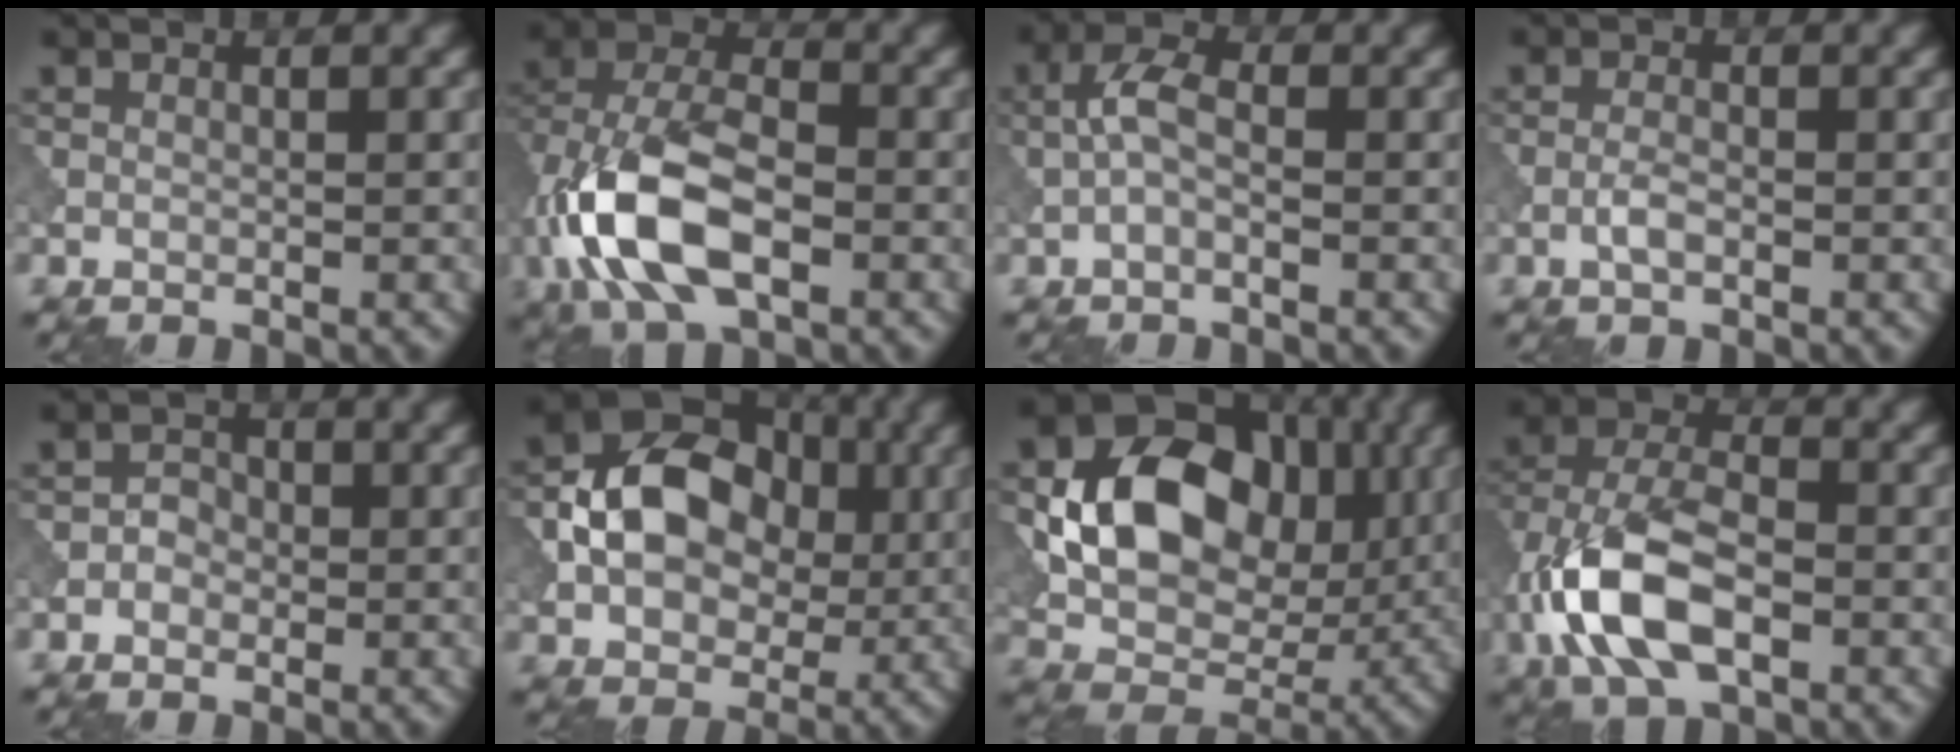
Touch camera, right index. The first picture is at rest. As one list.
[{"total": 10.2, "force": [-3.2, 5.7, 7.9], "torque": [-0.169, 0.002, -0.072]}, {"total": 2.7, "force": [-0.5, 1.2, 2.4], "torque": [-0.050, 0.010, -0.018]}, {"total": 1.6, "force": [-0.7, 0.5, 1.3], "torque": [-0.029, 0.002, -0.018]}, {"total": 1.4, "force": [-0.5, 1.2, 0.6], "torque": [-0.006, 0.003, -0.013]}, {"total": 10.3, "force": [0.1, 7.6, 6.9], "torque": [-0.116, 0.006, -0.005]}, {"total": 12.1, "force": [1.4, 9.2, 7.7], "torque": [-0.127, -0.011, 0.027]}, {"total": 9.2, "force": [-3.1, 4.9, 7.1], "torque": [-0.157, 0.003, -0.072]}]